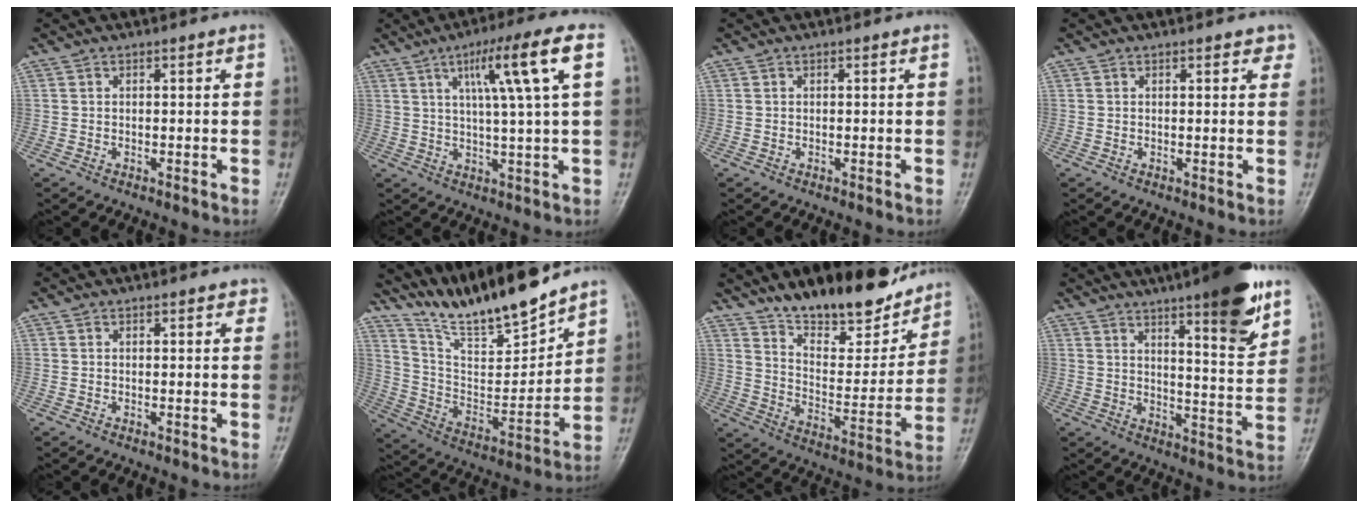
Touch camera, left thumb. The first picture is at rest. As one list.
[{"total": 11.6, "force": [4.1, 0.2, 10.8], "torque": [-0.182, 0.001, 0.065]}, {"total": 0.0}, {"total": 2.0, "force": [1.2, 1.1, 1.2], "torque": [0.003, -0.003, 0.010]}, {"total": 1.4, "force": [0.8, 0.8, 0.8], "torque": [0.000, -0.001, 0.005]}, {"total": 16.8, "force": [15.1, 2.4, 6.8], "torque": [-0.091, -0.090, 0.281]}, {"total": 19.8, "force": [15.5, 7.2, 10.0], "torque": [-0.104, -0.092, 0.247]}, {"total": 15.6, "force": [9.6, 3.0, 12.0], "torque": [-0.151, -0.054, 0.141]}]